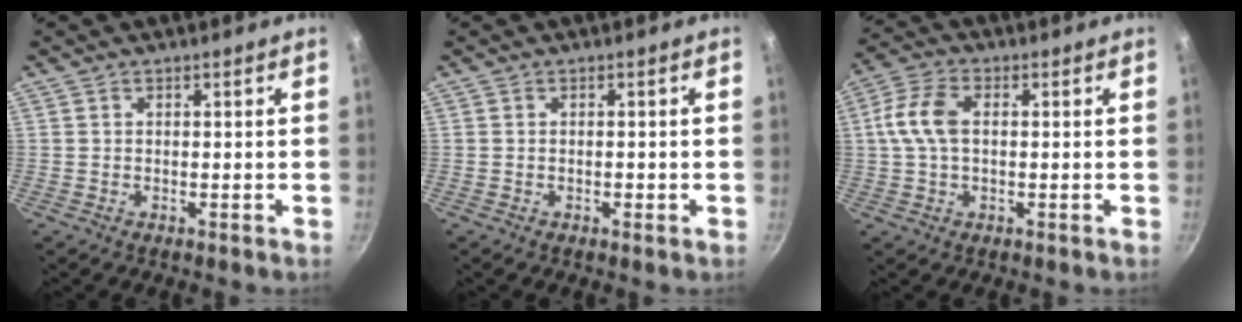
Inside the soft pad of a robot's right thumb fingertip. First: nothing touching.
{"total": 1.0, "force": [-0.3, 0.5, 0.8], "torque": [-0.011, 0.003, -0.005]}
{"total": 7.9, "force": [0.8, 4.8, 6.2], "torque": [-0.129, 0.021, 0.008]}